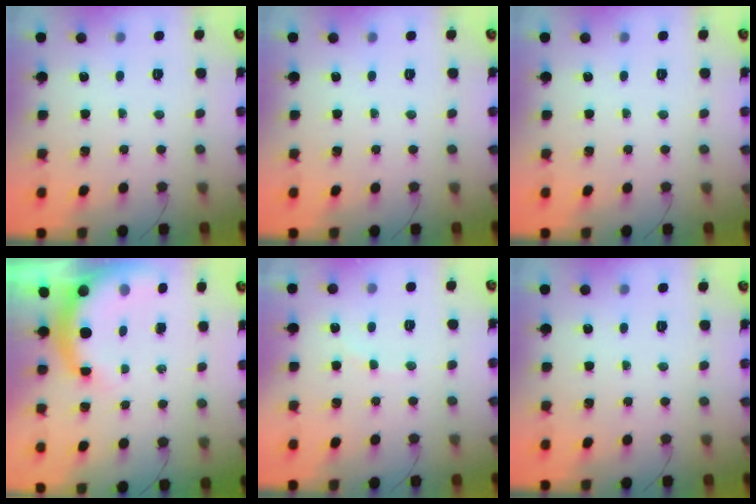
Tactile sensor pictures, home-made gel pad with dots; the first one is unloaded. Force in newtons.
{"total": 0.0}
{"total": 0.0}
{"total": 8.9, "press": 8.7, "slide": 1.8}
{"total": 2.8, "press": 2.7, "slide": 0.7}
{"total": 0.0}